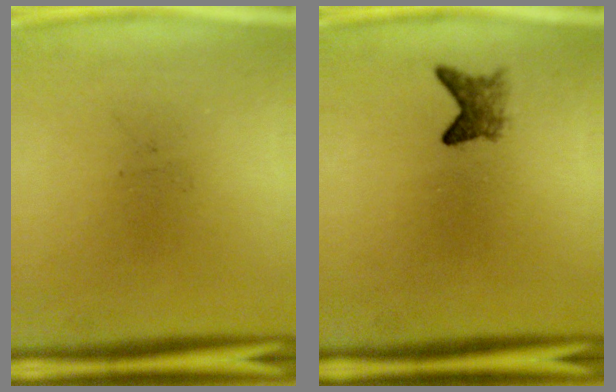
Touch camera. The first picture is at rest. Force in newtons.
{"total": 2.5}